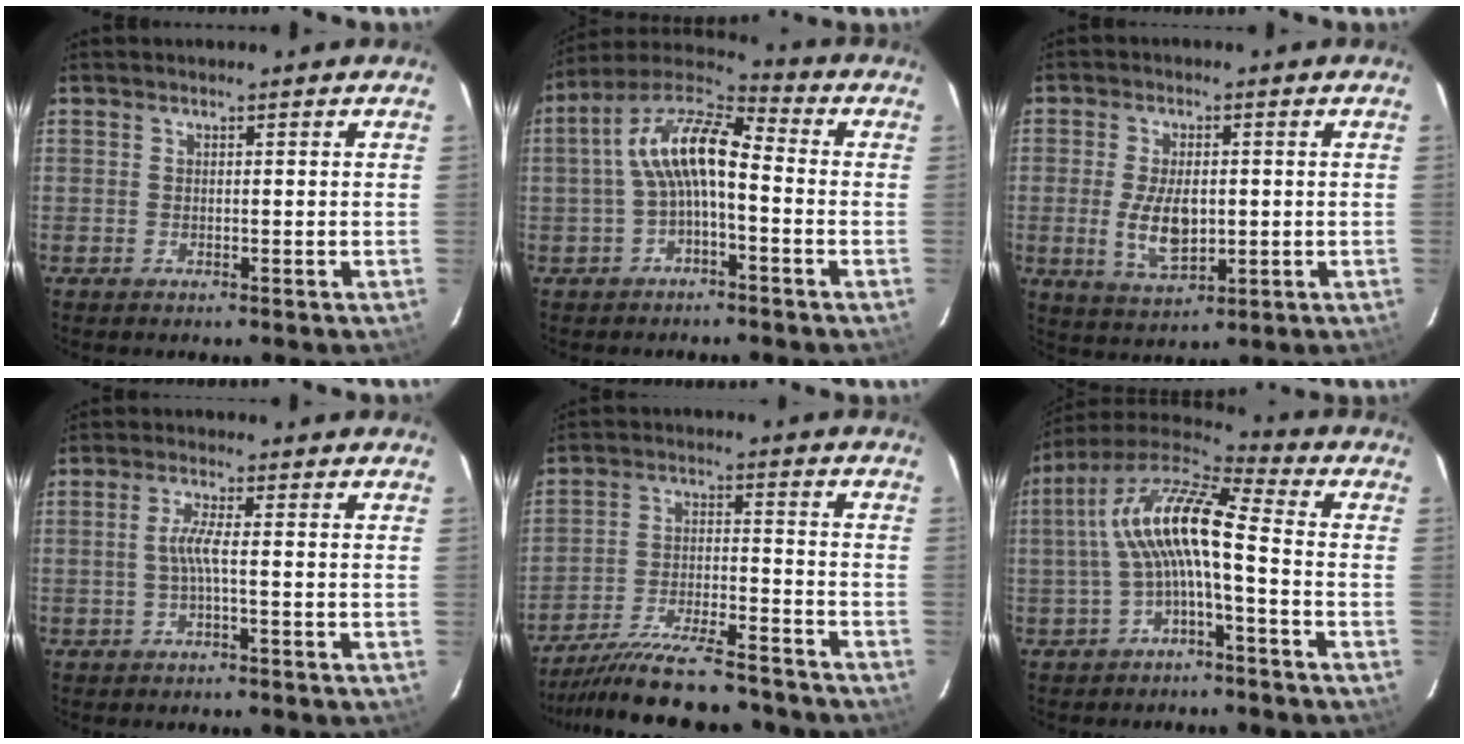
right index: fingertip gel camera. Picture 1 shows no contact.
{"total": 10.6, "force": [-1.4, 3.9, 9.7], "torque": [-0.198, 0.024, -0.030]}
{"total": 8.3, "force": [-0.8, 4.2, 7.1], "torque": [-0.140, -0.010, -0.007]}
{"total": 2.7, "force": [-0.7, -0.4, 2.6], "torque": [-0.056, 0.001, -0.014]}
{"total": 19.8, "force": [-18.0, 3.3, 7.6], "torque": [-0.153, -0.022, -0.269]}
{"total": 12.1, "force": [-1.3, 2.3, 11.8], "torque": [-0.231, 0.019, -0.027]}